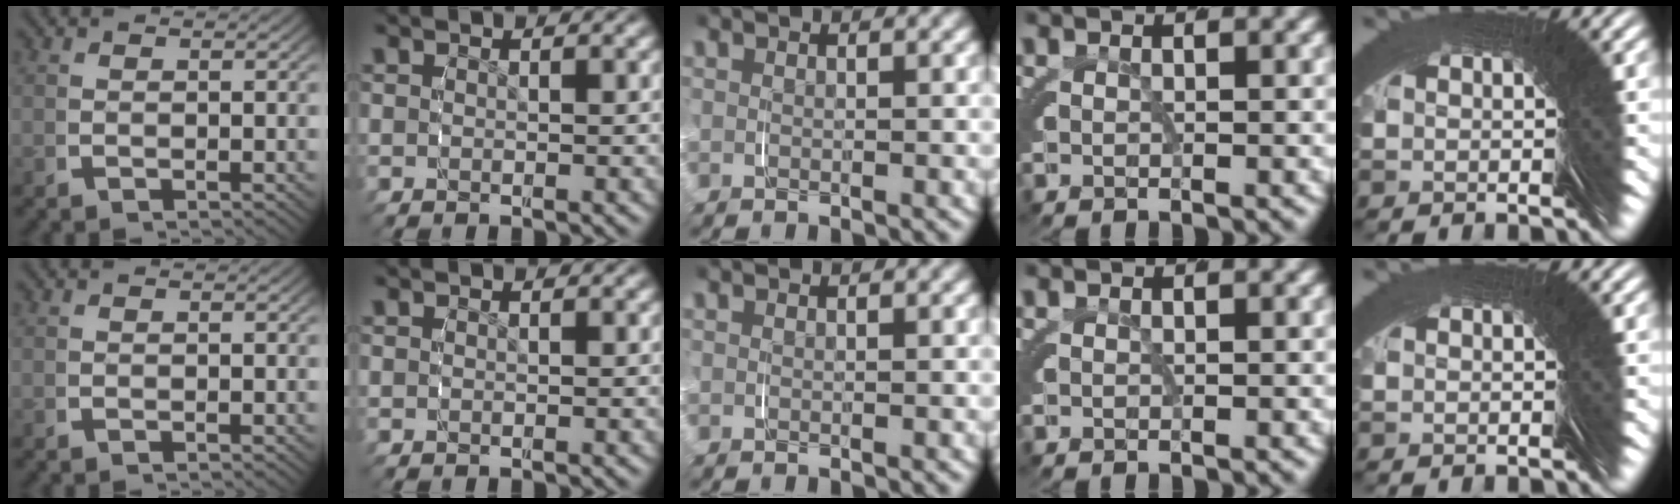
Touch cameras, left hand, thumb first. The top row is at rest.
{}